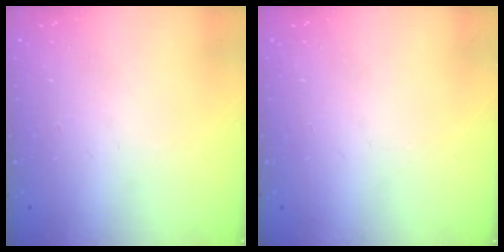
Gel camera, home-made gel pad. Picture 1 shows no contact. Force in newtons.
{"total": 0.0}